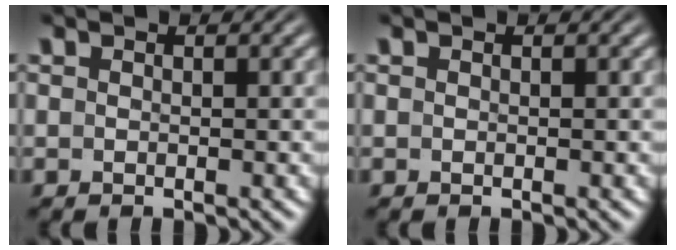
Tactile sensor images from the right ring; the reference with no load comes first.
{"total": 0.0}